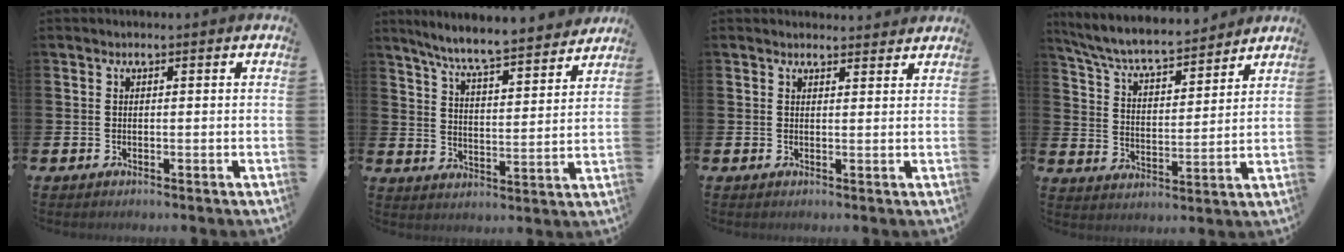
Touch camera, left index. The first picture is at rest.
{"total": 7.2, "force": [6.7, 0.1, 2.5], "torque": [-0.078, -0.046, 0.117]}
{"total": 1.3, "force": [1.2, 0.2, -0.1], "torque": [0.010, -0.007, 0.021]}
{"total": 7.3, "force": [6.9, 1.0, 2.3], "torque": [-0.078, -0.047, 0.118]}